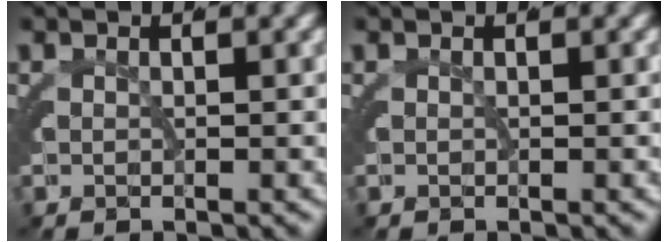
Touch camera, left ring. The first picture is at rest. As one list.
[{"total": 0.0}]